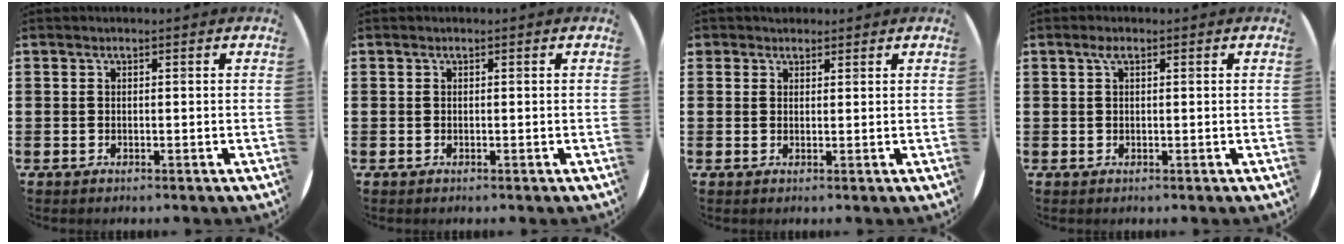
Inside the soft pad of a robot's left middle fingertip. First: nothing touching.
{"total": 0.0}
{"total": 1.6, "force": [1.4, 0.7, -0.1], "torque": [0.000, 0.006, 0.028]}
{"total": 0.7, "force": [0.4, 0.2, 0.6], "torque": [-0.012, 0.002, 0.007]}